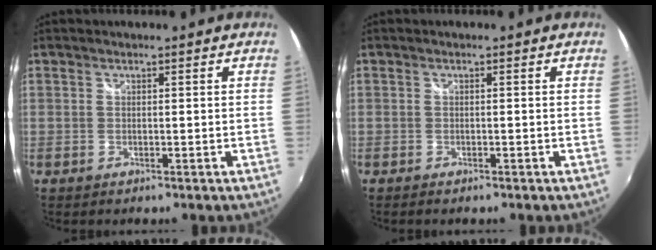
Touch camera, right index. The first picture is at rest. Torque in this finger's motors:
{"motor_torque": [-0.02, -0.01, 0.02, 0.00]}